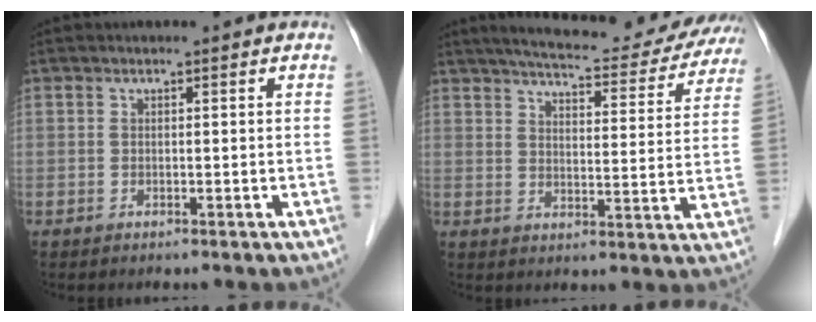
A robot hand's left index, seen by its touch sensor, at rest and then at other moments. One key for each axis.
{"total": 19.4, "fx": 17.8, "fy": 3.3, "fz": 7.1, "tx": -0.096, "ty": -0.016, "tz": 0.217}